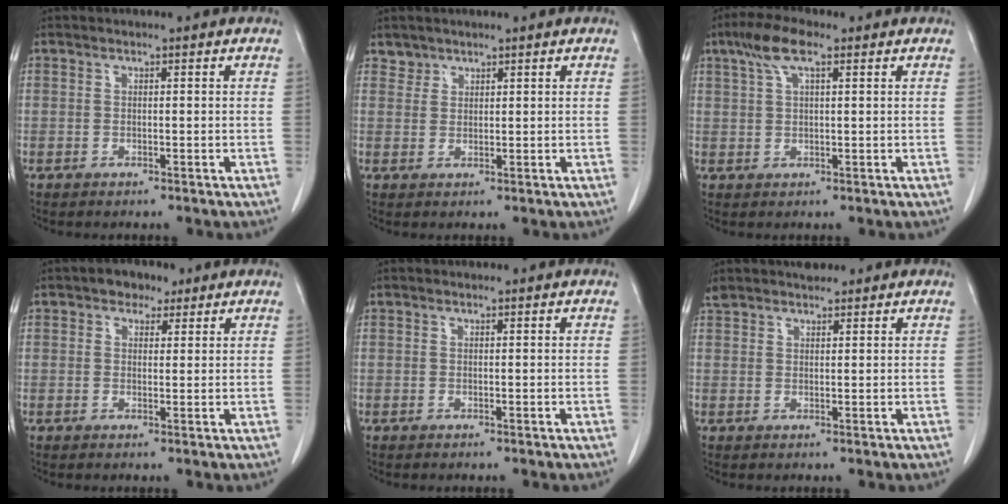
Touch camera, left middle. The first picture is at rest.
{"total": 1.7, "force": [1.4, 0.9, -0.4], "torque": [0.014, 0.005, 0.022]}
{"total": 5.4, "force": [3.0, 1.3, 4.3], "torque": [-0.092, 0.019, 0.057]}
{"total": 3.2, "force": [2.0, 2.1, 1.3], "torque": [-0.021, 0.010, 0.029]}
{"total": 0.0}
{"total": 3.3, "force": [3.0, 1.1, 0.8], "torque": [-0.017, 0.018, 0.052]}